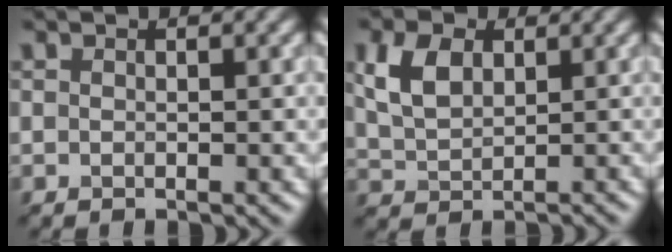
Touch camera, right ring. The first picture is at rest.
{"total": 3.5, "force": [1.4, 2.3, 2.2], "torque": [-0.061, 0.013, 0.044]}